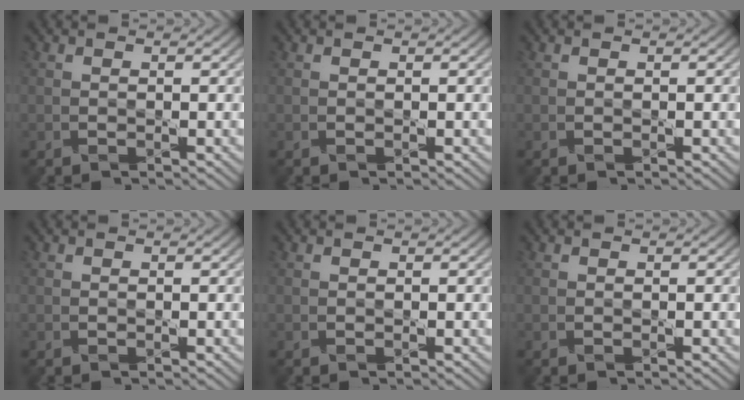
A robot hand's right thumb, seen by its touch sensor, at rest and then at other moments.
{"total": 0.0}
{"total": 0.0}
{"total": 0.0}
{"total": 0.0}
{"total": 0.0}